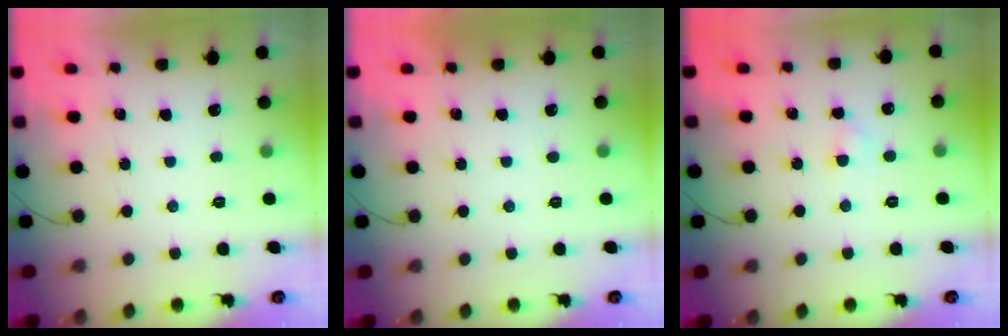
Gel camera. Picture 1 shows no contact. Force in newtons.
{"total": 1.0, "press": 0.9, "slide": 0.2}
{"total": 2.7, "press": 2.4, "slide": 1.1}